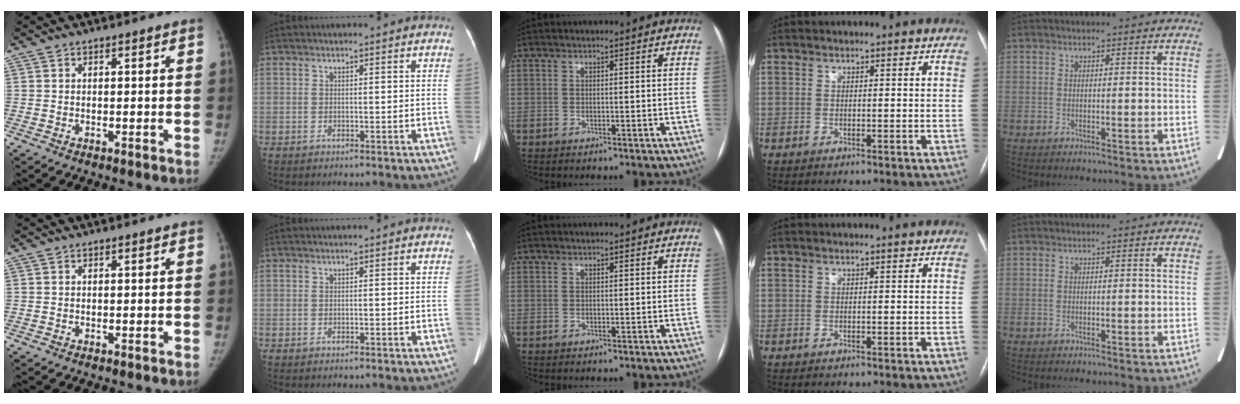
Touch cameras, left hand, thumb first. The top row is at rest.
{}